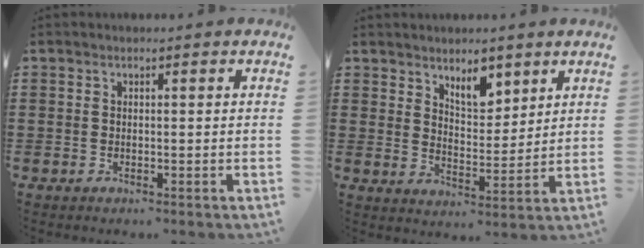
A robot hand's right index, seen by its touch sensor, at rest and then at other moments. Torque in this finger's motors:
{"motor_torque": [0.03, -0.01, 0.13, 0.04]}